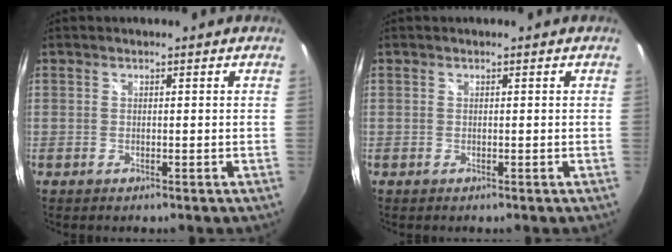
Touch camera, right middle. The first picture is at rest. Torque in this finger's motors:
{"motor_torque": [0.00, 0.00, 0.00, 0.00]}